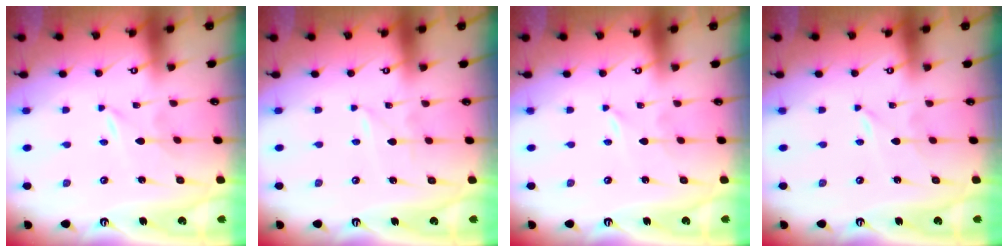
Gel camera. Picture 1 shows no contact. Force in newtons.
{"total": 0.6, "press": 0.6, "slide": 0.0}
{"total": 0.0}
{"total": 0.0}